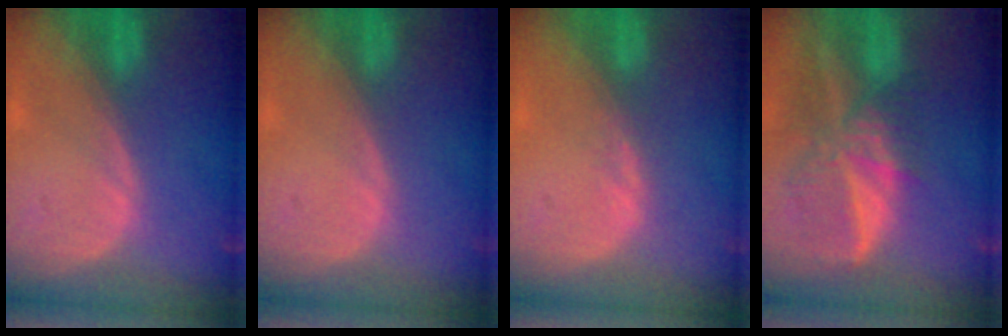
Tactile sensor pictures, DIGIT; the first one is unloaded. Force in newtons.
{"total": 0.0}
{"total": 1.3, "press": 1.1, "slide": 0.7}
{"total": 9.2, "press": 7.9, "slide": 4.7}